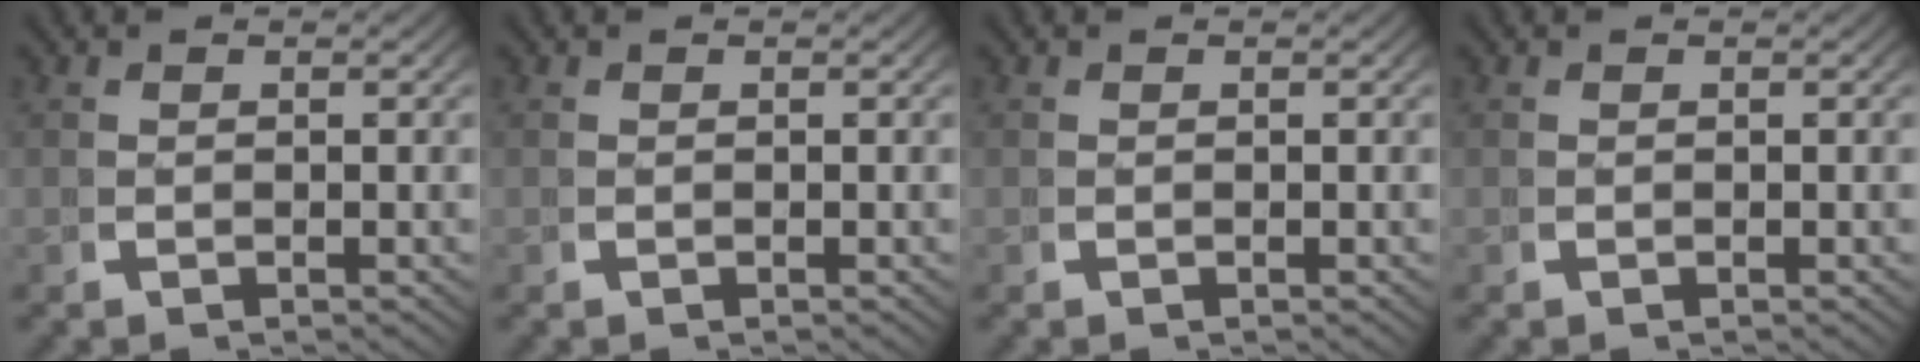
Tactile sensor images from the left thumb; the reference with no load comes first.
{"total": 0.0}
{"total": 0.0}
{"total": 0.0}